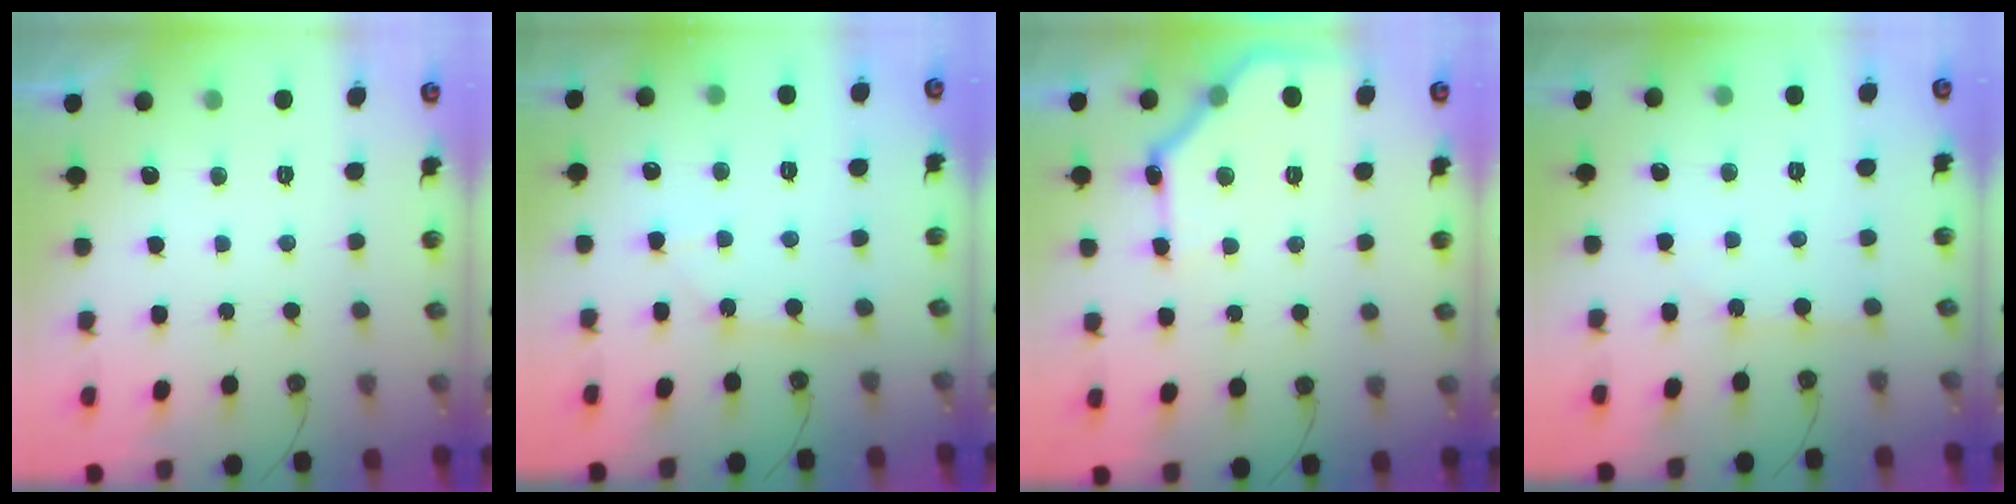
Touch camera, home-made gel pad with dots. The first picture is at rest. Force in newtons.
{"total": 6.1, "press": 6.1, "slide": 0.6}
{"total": 13.8, "press": 13.8, "slide": 0.2}
{"total": 3.4, "press": 3.4, "slide": 0.4}